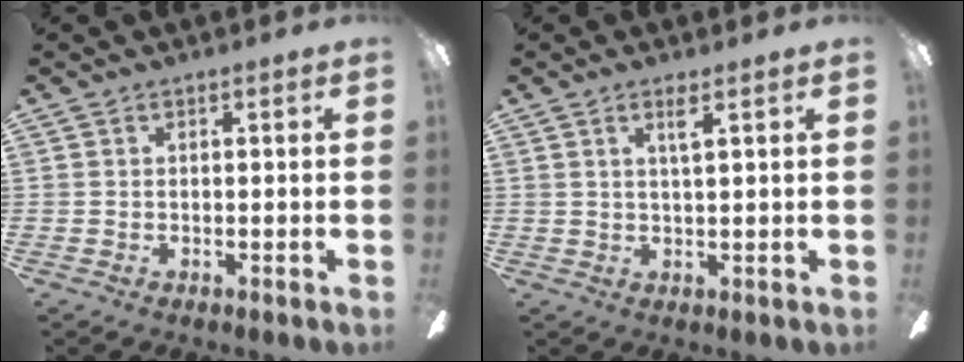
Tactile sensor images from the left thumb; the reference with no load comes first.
{"total": 2.9, "force": [1.7, 0.3, 2.3], "torque": [-0.043, -0.002, 0.025]}